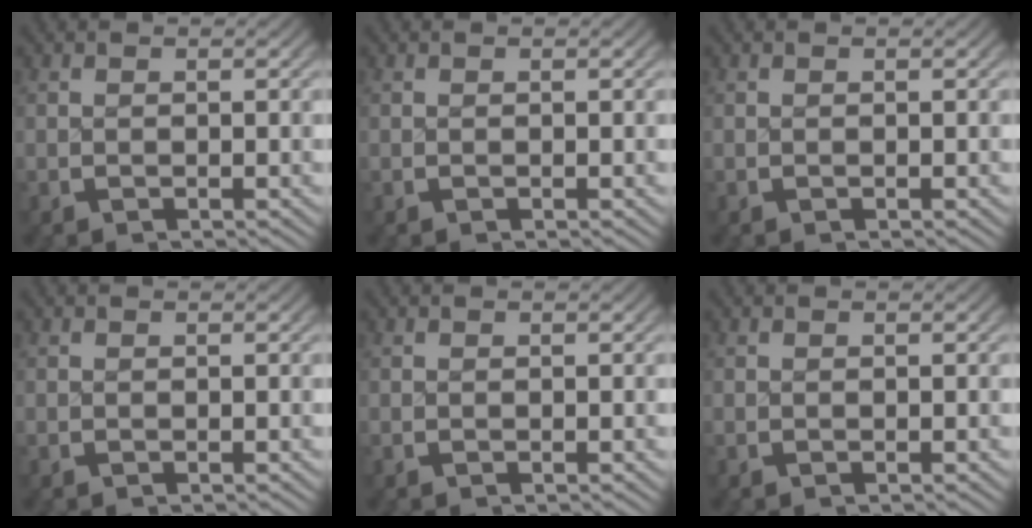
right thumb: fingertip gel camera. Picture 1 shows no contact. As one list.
[{"total": 0.0}, {"total": 0.0}, {"total": 0.0}, {"total": 0.0}, {"total": 0.0}]